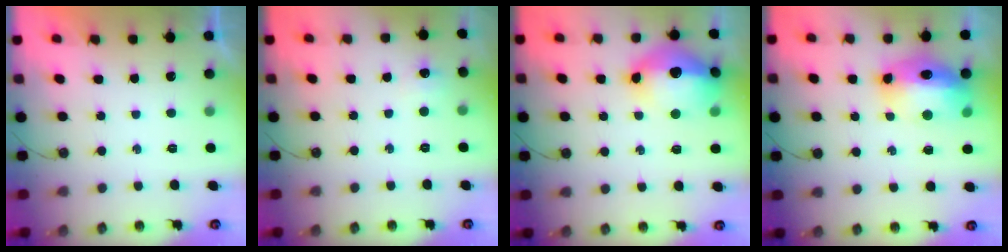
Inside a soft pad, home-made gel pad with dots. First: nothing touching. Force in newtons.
{"total": 5.2, "press": 5.2, "slide": 0.6}
{"total": 21.9, "press": 19.7, "slide": 9.6}
{"total": 15.6, "press": 15.1, "slide": 4.2}